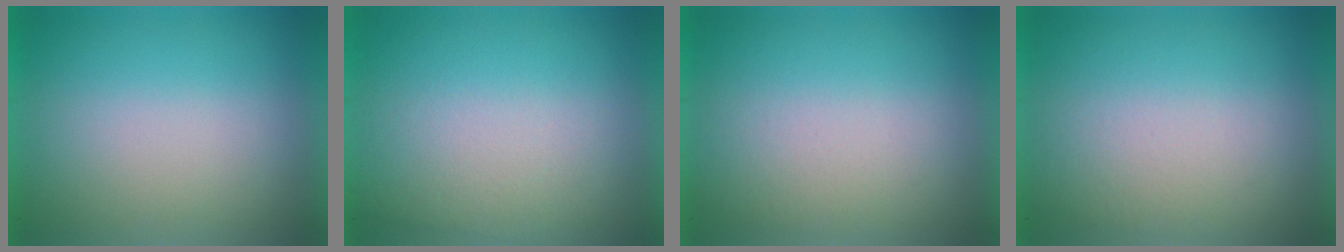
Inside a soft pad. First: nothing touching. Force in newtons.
{"total": 3.2}
{"total": 1.4}
{"total": 1.4}